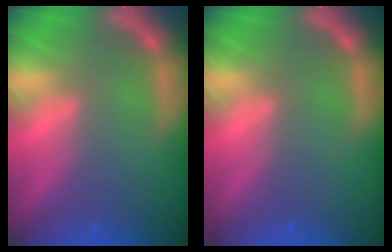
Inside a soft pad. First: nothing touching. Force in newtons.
{"total": 0.0}